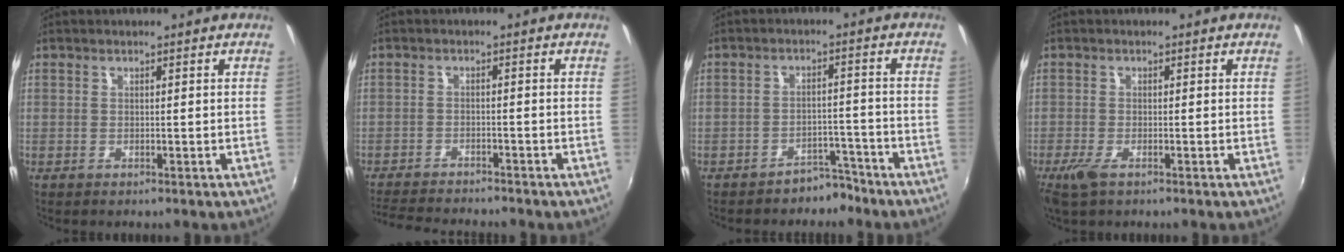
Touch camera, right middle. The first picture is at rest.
{"total": 9.4, "force": [-8.7, 1.4, 3.2], "torque": [-0.087, -0.017, -0.143]}
{"total": 4.9, "force": [-4.2, 2.3, 0.9], "torque": [-0.017, 0.019, -0.056]}
{"total": 3.2, "force": [-2.0, 0.9, 2.4], "torque": [-0.056, -0.010, -0.039]}